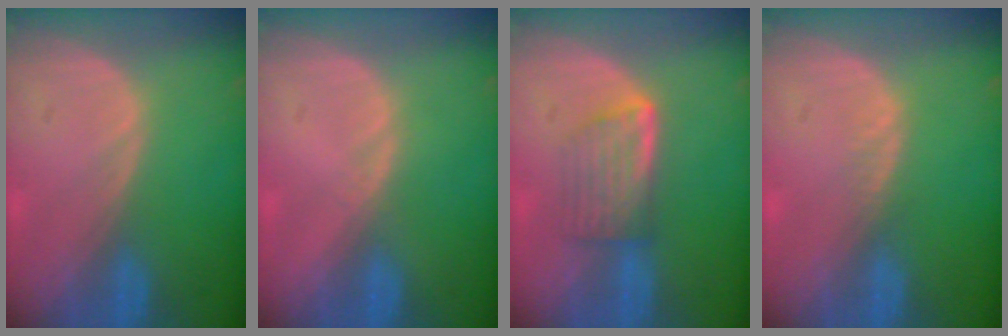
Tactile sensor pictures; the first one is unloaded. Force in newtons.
{"total": 0.7, "press": 0.5, "slide": 0.4}
{"total": 5.7, "press": 5.3, "slide": 2.3}
{"total": 0.9, "press": 0.9, "slide": 0.2}